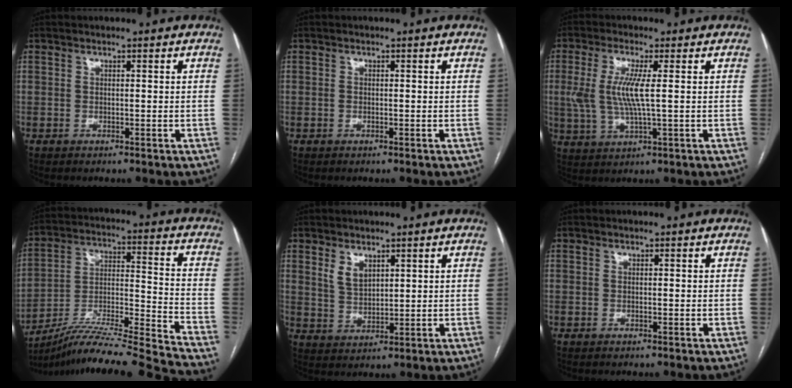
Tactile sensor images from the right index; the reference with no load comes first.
{"total": 0.0}
{"total": 7.2, "force": [0.7, 1.0, 7.1], "torque": [-0.165, 0.001, 0.015]}
{"total": 23.5, "force": [-21.2, -2.5, 9.7], "torque": [-0.149, -0.015, -0.348]}
{"total": 3.7, "force": [2.1, 2.1, 2.2], "torque": [-0.046, 0.000, 0.050]}
{"total": 0.0}